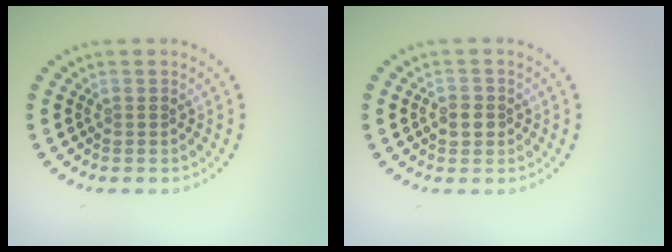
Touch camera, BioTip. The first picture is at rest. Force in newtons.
{"total": 1.6, "press": 1.6, "slide": 0.3}